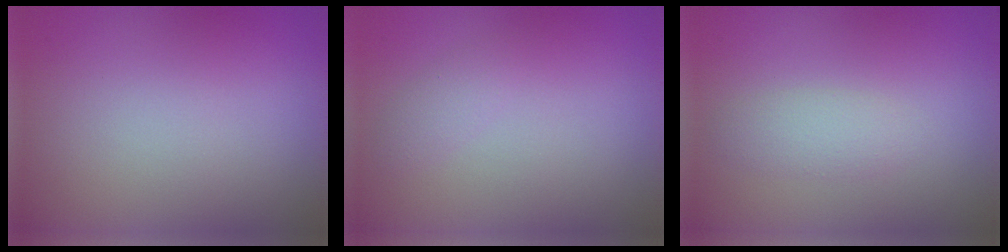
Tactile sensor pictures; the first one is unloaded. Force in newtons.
{"total": 0.9, "press": 0.9, "slide": 0.0}
{"total": 1.7, "press": 1.7, "slide": 0.0}